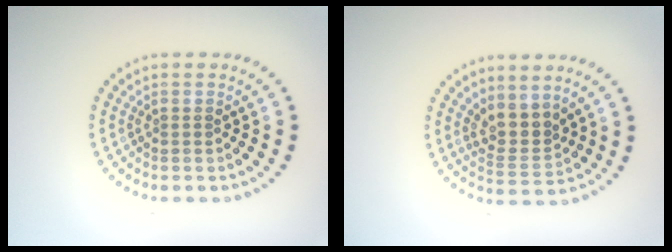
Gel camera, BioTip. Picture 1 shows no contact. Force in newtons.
{"total": 2.8, "press": 2.1, "slide": 1.9}